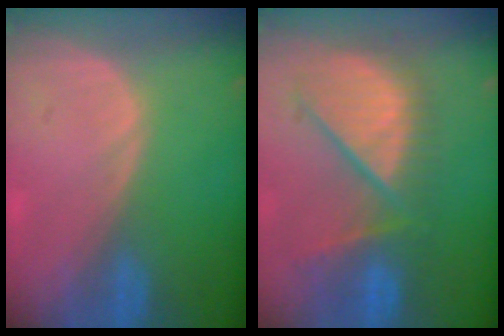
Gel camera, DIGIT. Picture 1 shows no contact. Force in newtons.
{"total": 10.5, "press": 9.7, "slide": 3.8}